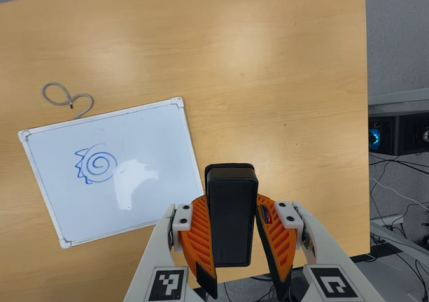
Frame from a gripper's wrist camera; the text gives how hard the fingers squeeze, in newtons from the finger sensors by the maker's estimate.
{"total": 8.1, "left": 6.6, "right": 9.6}